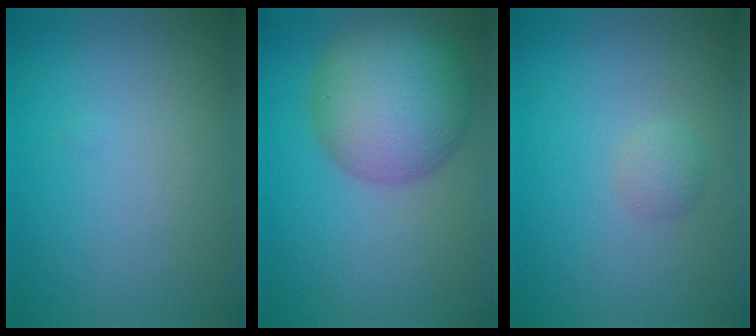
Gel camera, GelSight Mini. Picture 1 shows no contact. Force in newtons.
{"total": 9.3, "press": 9.3, "slide": 0.4}
{"total": 1.1, "press": 1.1, "slide": 0.1}